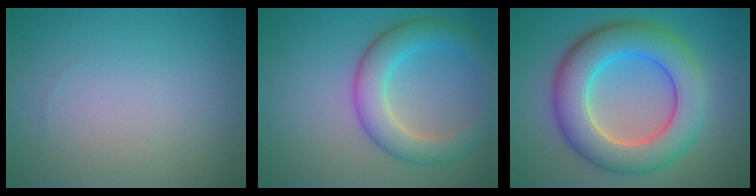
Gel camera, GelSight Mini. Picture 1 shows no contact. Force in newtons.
{"total": 5.2, "press": 5.2, "slide": 0.0}
{"total": 9.3, "press": 9.3, "slide": 0.5}